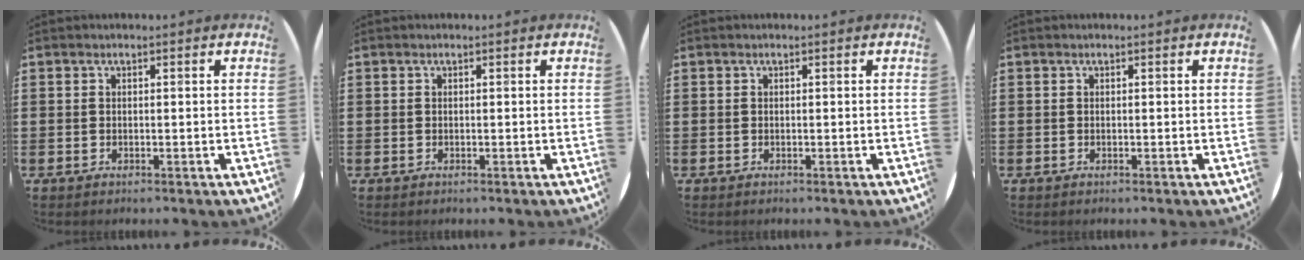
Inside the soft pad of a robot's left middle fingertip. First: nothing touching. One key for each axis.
{"total": 0.0}
{"total": 0.0}
{"total": 0.0}